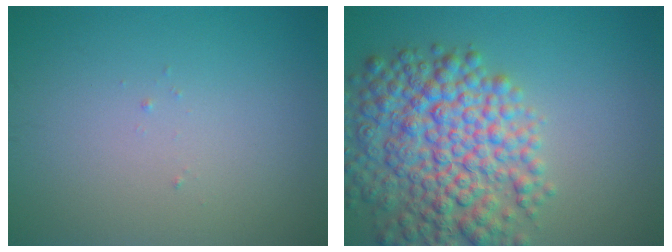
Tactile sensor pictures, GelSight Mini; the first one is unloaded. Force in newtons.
{"total": 9.4, "press": 9.3, "slide": 0.3}